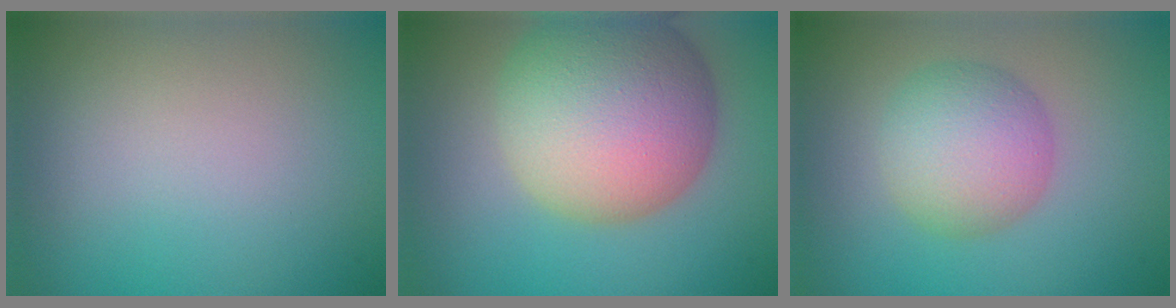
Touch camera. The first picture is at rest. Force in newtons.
{"total": 12.6, "press": 12.6, "slide": 0.5}
{"total": 5.3, "press": 5.3, "slide": 0.2}